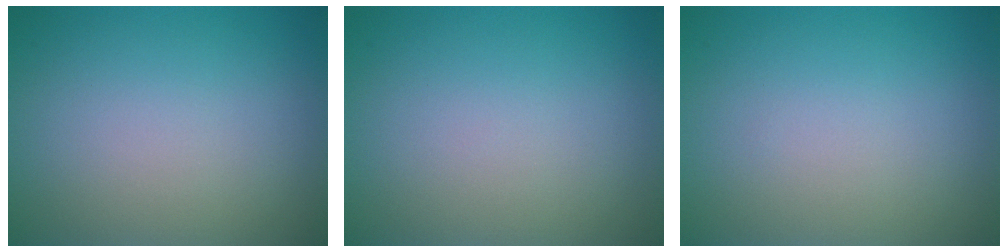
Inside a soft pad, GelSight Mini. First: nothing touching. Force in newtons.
{"total": 0.0}
{"total": 0.0}